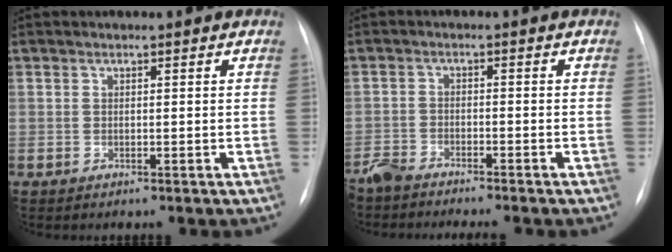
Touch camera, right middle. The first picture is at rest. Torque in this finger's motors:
{"motor_torque": [0.32, -0.29, 0.23, 0.12]}